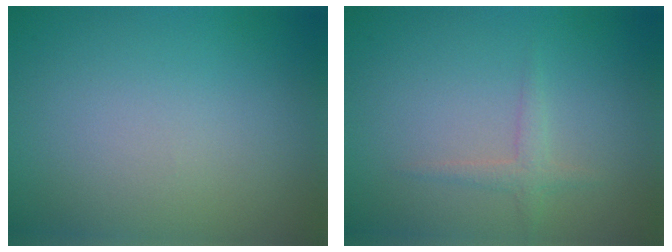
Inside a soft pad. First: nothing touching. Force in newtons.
{"total": 1.3, "press": 1.3, "slide": 0.0}